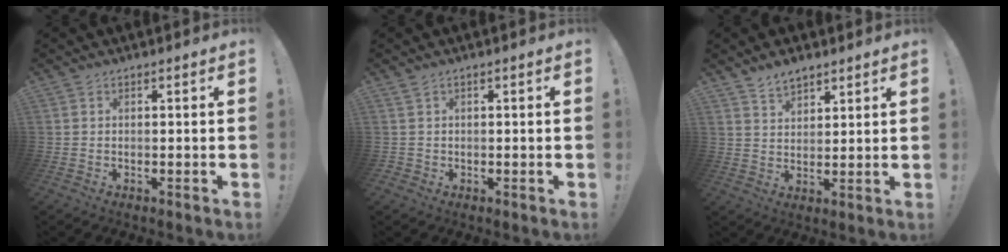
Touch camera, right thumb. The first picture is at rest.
{"total": 1.5, "force": [0.4, 1.4, 0.4], "torque": [-0.011, 0.005, 0.009]}
{"total": 5.7, "force": [4.7, 2.7, 1.7], "torque": [-0.026, -0.026, 0.088]}